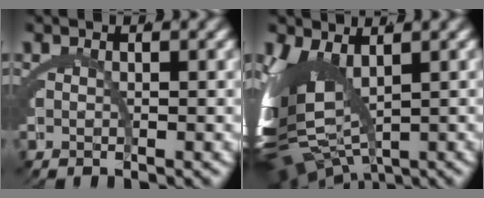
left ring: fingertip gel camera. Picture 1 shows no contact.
{"total": 10.0, "force": [-1.6, 6.2, 7.7], "torque": [-0.181, -0.042, -0.001]}